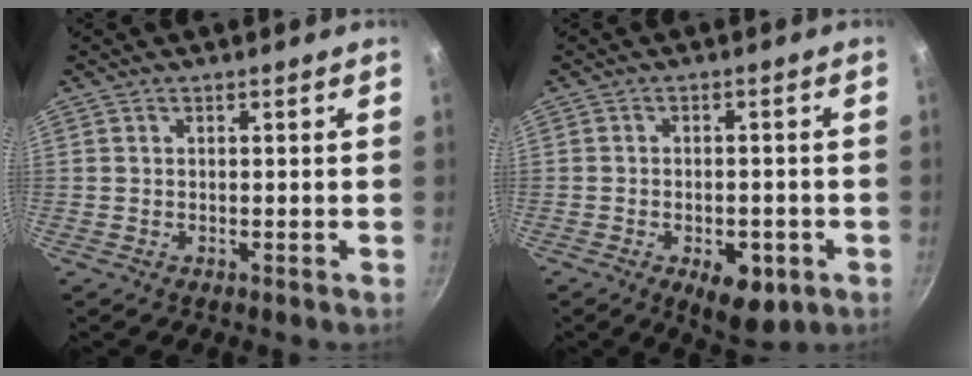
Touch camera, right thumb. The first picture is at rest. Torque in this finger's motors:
{"motor_torque": [-0.11, 0.32, -0.09, -0.05, 0.15]}